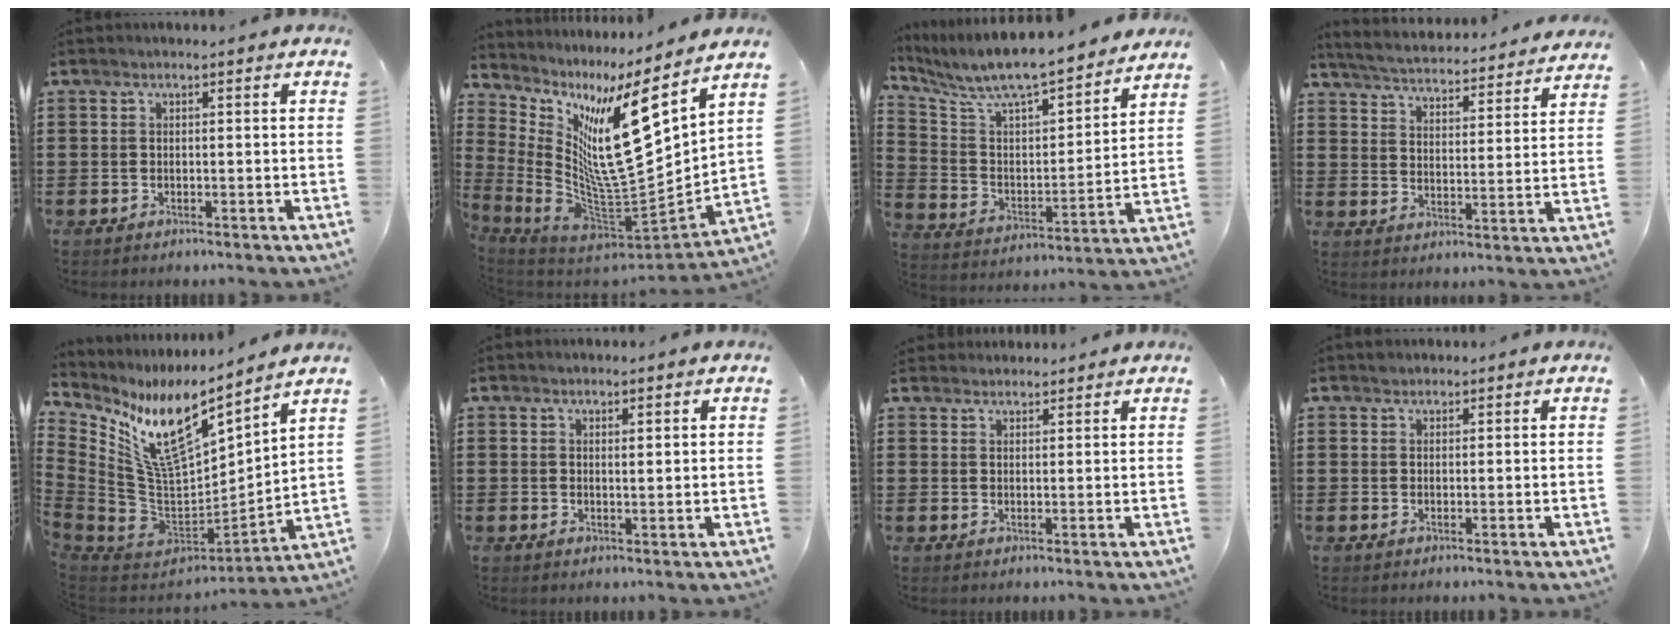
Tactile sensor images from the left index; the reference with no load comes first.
{"total": 15.7, "force": [4.4, 4.5, 14.4], "torque": [-0.251, -0.049, 0.065]}
{"total": 7.4, "force": [6.8, 0.7, 3.0], "torque": [-0.091, -0.057, 0.111]}
{"total": 4.0, "force": [3.9, -0.4, 0.4], "torque": [-0.033, -0.035, 0.060]}
{"total": 13.4, "force": [8.2, 4.5, 9.5], "torque": [-0.202, -0.064, 0.142]}
{"total": 1.6, "force": [1.4, 0.2, 0.7], "torque": [-0.015, 0.000, 0.026]}
{"total": 2.3, "force": [2.2, 0.5, -0.1], "torque": [-0.004, -0.001, 0.044]}
{"total": 1.2, "force": [1.1, 0.6, 0.0], "torque": [-0.002, 0.001, 0.023]}